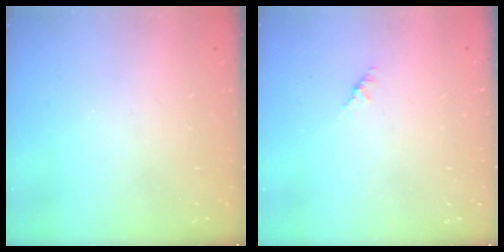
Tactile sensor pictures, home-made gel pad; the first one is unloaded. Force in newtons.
{"total": 1.4, "press": 1.3, "slide": 0.4}